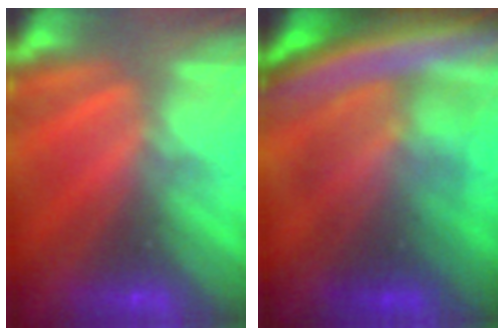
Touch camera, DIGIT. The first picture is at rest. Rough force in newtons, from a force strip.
{"total": 7.2}